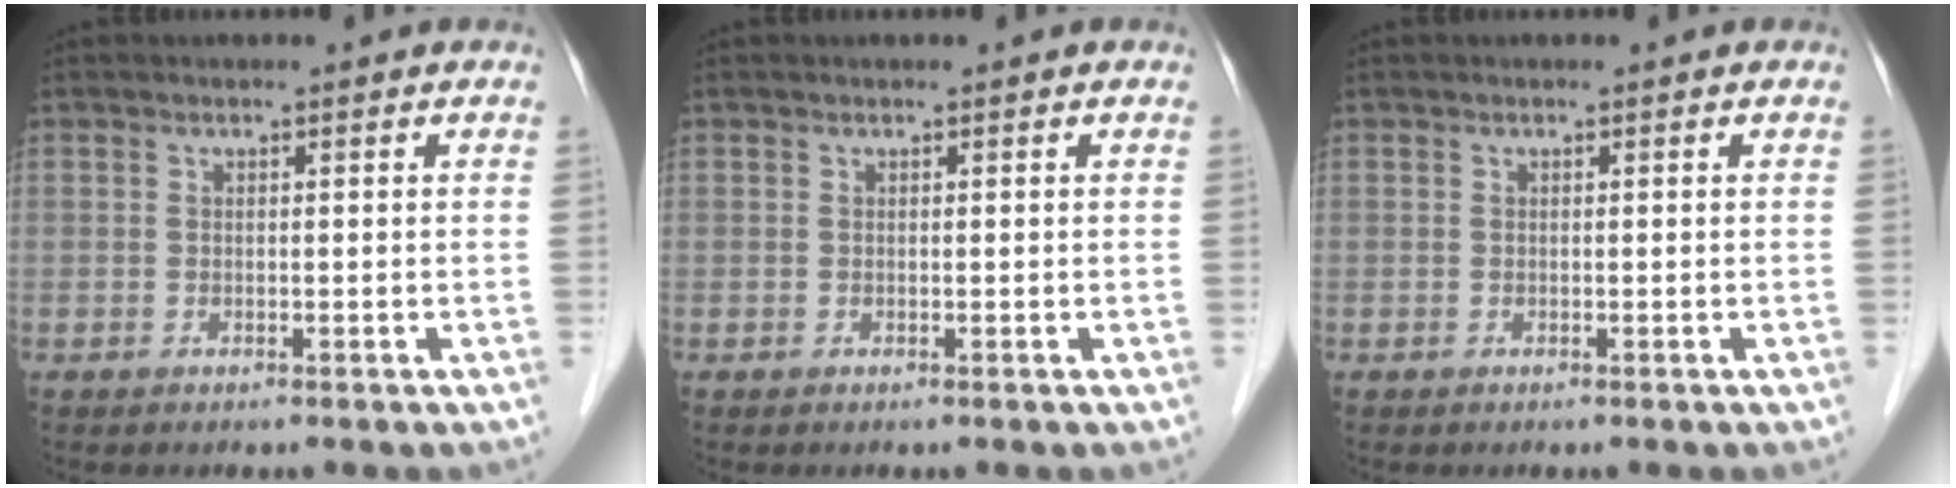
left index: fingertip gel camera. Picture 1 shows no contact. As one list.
[{"total": 0.0}, {"total": 0.0}]